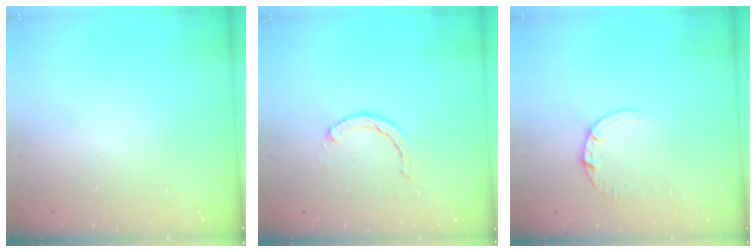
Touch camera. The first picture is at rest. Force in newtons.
{"total": 2.4, "press": 2.4, "slide": 0.4}
{"total": 2.7, "press": 2.7, "slide": 0.4}